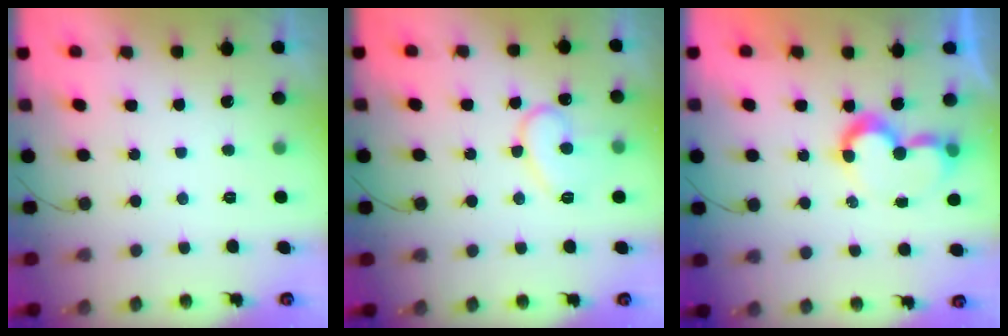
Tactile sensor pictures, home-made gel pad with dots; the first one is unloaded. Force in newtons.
{"total": 11.4, "press": 11.4, "slide": 0.9}
{"total": 8.8, "press": 8.7, "slide": 0.7}